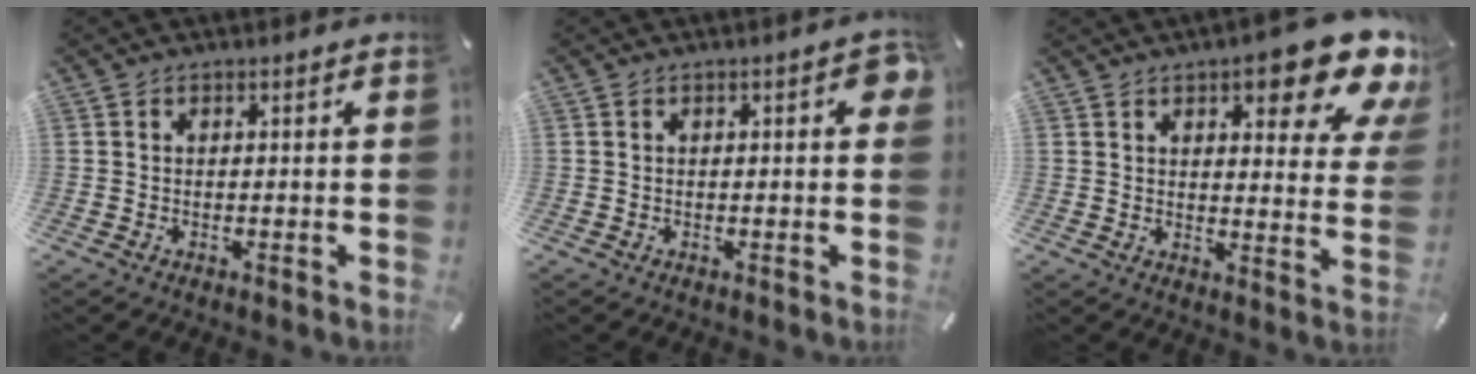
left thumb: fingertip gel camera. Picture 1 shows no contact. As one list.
[{"total": 3.3, "force": [0.5, 1.2, 3.1], "torque": [-0.042, 0.004, 0.004]}, {"total": 15.8, "force": [9.7, 5.3, 11.2], "torque": [-0.134, -0.067, 0.156]}]